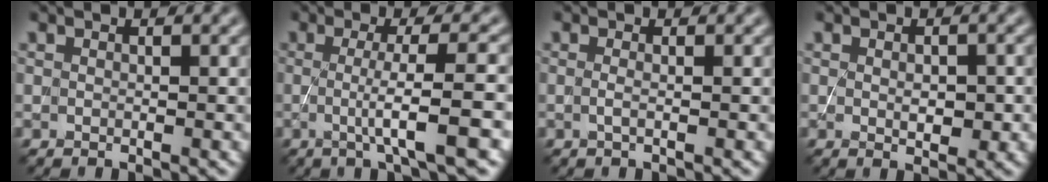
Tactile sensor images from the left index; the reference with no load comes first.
{"total": 5.5, "force": [-0.7, 0.9, 5.4], "torque": [-0.082, -0.003, -0.012]}
{"total": 0.8, "force": [-0.1, 0.3, 0.8], "torque": [-0.014, -0.005, -0.006]}
{"total": 2.0, "force": [-0.1, 1.0, 1.7], "torque": [-0.029, -0.003, 0.003]}